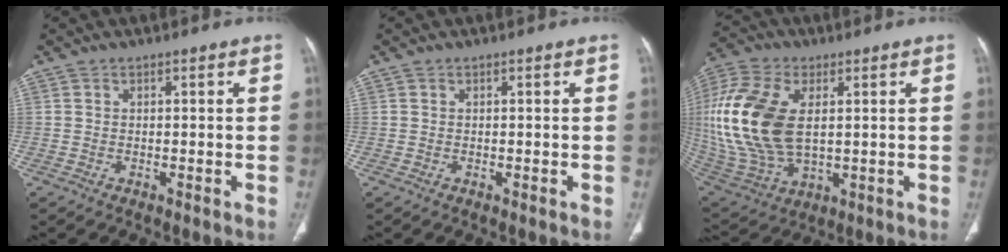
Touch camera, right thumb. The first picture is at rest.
{"total": 0.0}
{"total": 22.5, "force": [2.9, 12.9, 18.2], "torque": [-0.409, -0.014, 0.061]}